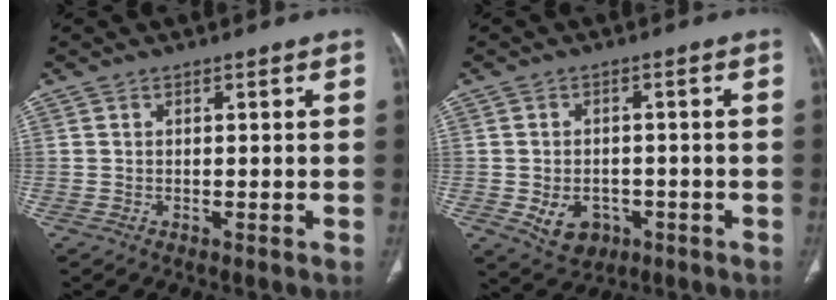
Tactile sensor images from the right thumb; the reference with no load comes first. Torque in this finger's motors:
{"motor_torque": [-0.31, 0.36, 0.17, 0.33, 0.14]}